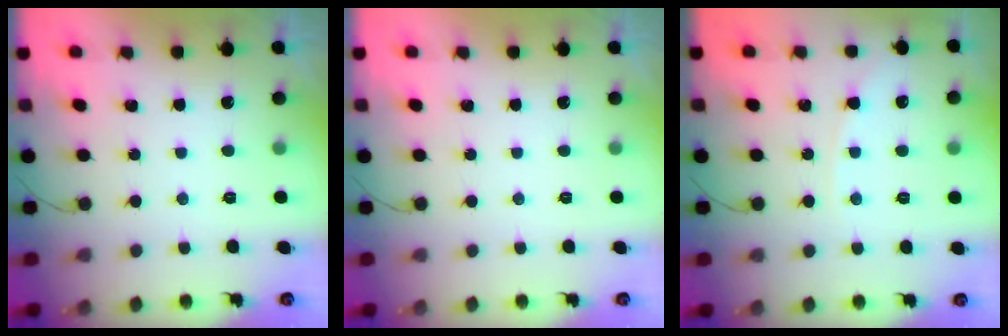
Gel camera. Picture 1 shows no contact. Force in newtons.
{"total": 0.0}
{"total": 4.2, "press": 4.2, "slide": 0.4}